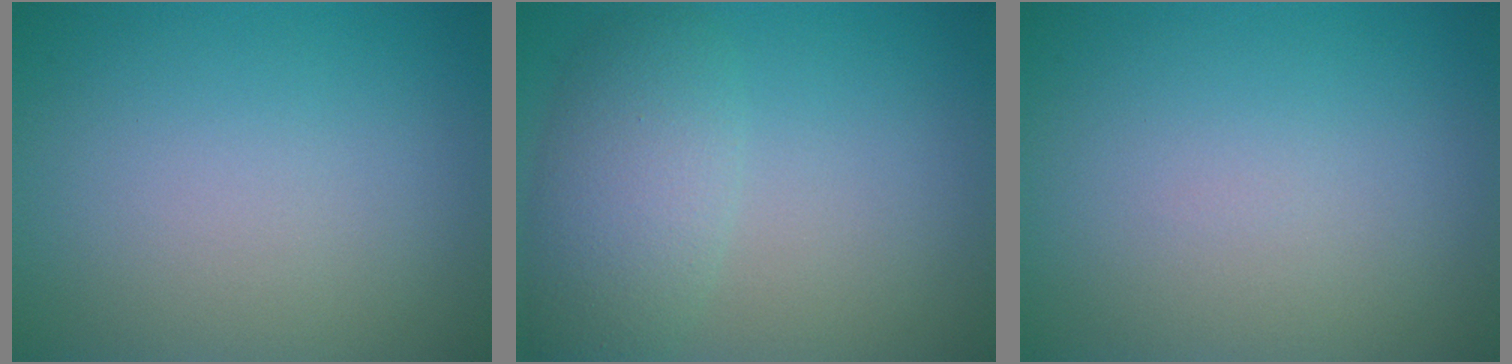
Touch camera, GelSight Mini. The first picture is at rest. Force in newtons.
{"total": 4.4, "press": 4.4, "slide": 0.1}
{"total": 0.0}